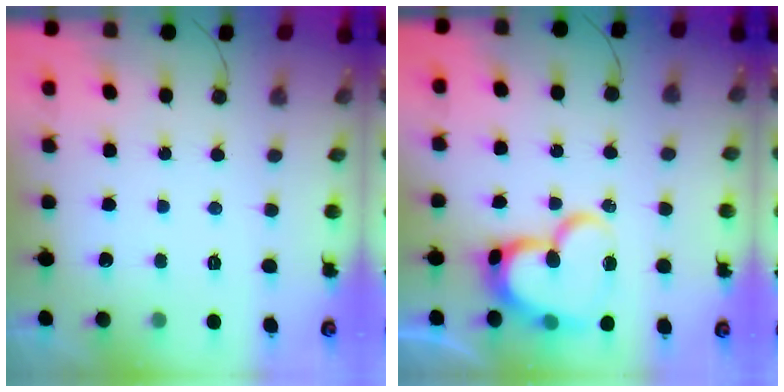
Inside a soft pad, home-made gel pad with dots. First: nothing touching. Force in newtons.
{"total": 17.5, "press": 17.4, "slide": 2.0}